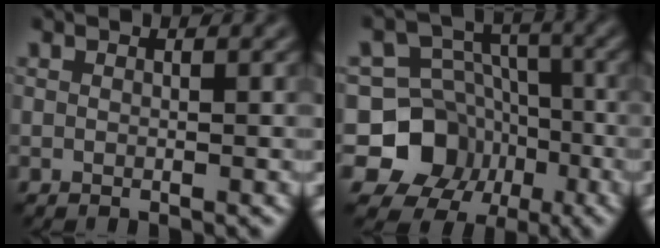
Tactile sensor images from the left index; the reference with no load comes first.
{"total": 9.7, "force": [-3.6, 8.5, 3.0], "torque": [-0.048, 0.004, -0.093]}